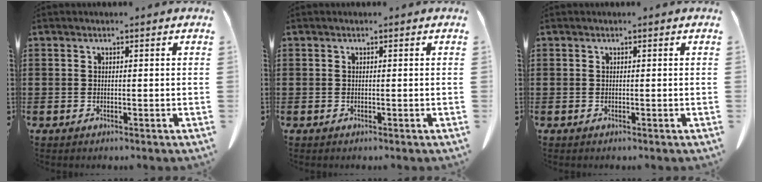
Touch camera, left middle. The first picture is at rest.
{"total": 0.0}
{"total": 0.0}